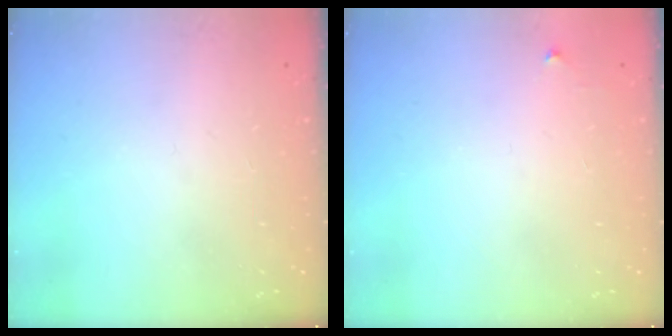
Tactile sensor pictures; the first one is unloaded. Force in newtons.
{"total": 3.2, "press": 3.2, "slide": 0.5}